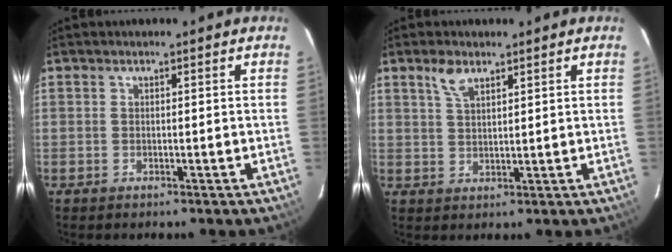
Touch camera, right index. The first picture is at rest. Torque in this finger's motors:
{"motor_torque": [0.41, 0.34, 0.05, 0.04]}